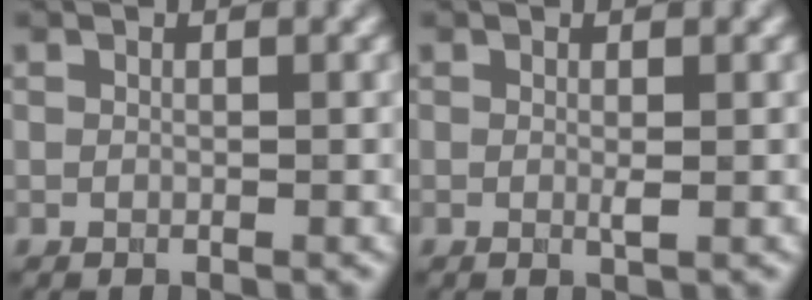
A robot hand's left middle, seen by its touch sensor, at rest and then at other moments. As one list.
[{"total": 0.7, "force": [0.0, 0.0, 0.7], "torque": [-0.014, -0.003, -0.001]}]